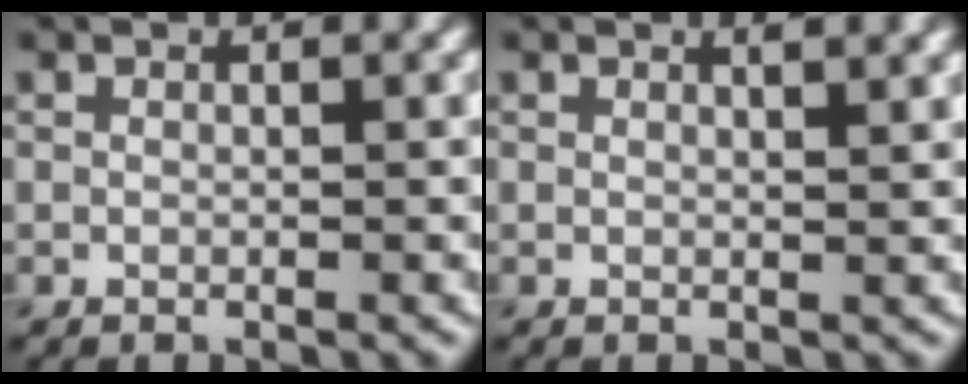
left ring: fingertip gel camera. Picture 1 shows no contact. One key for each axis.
{"total": 1.6, "fx": 1.1, "fy": 0.5, "fz": 1.0, "tx": -0.010, "ty": 0.004, "tz": 0.013}